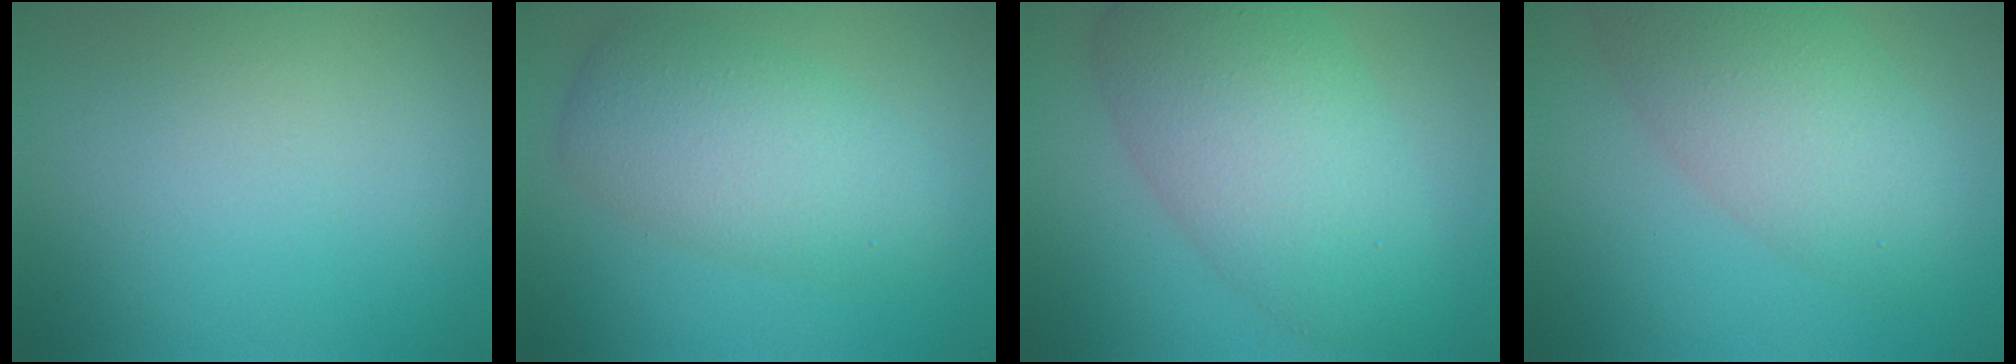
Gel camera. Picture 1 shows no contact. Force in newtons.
{"total": 5.7, "press": 5.7, "slide": 0.1}
{"total": 8.4, "press": 8.3, "slide": 0.4}
{"total": 6.4, "press": 6.4, "slide": 0.4}